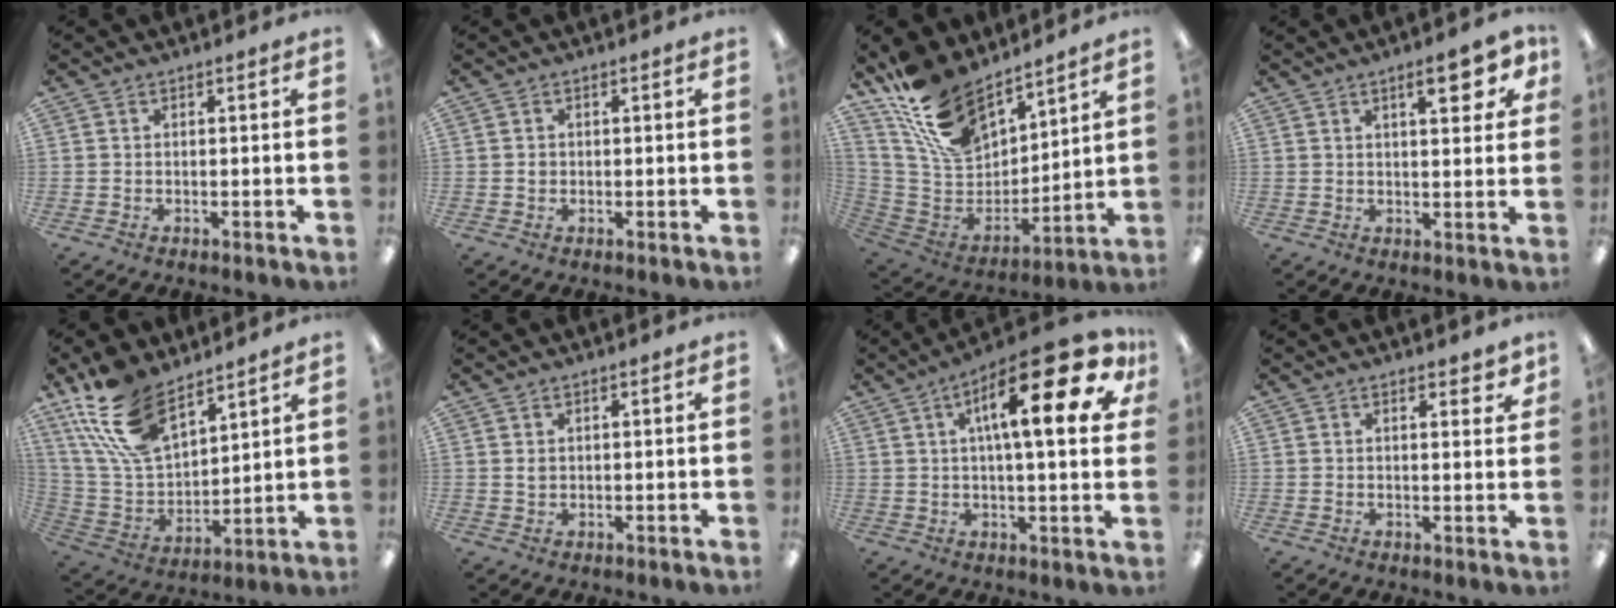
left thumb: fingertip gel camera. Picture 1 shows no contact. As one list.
[{"total": 1.2, "force": [0.1, 1.1, 0.5], "torque": [-0.011, 0.006, 0.000]}, {"total": 19.2, "force": [14.0, 9.9, 8.7], "torque": [-0.181, -0.082, 0.264]}, {"total": 8.6, "force": [4.3, 3.1, 6.7], "torque": [-0.082, -0.016, 0.064]}, {"total": 19.7, "force": [12.5, 9.9, 11.6], "torque": [-0.252, -0.051, 0.233]}, {"total": 1.6, "force": [0.7, 1.1, 0.9], "torque": [-0.020, 0.004, 0.011]}, {"total": 21.1, "force": [8.7, 6.4, 18.1], "torque": [-0.263, -0.034, 0.124]}, {"total": 2.9, "force": [2.0, 1.0, 1.9], "torque": [-0.016, -0.007, 0.030]}]